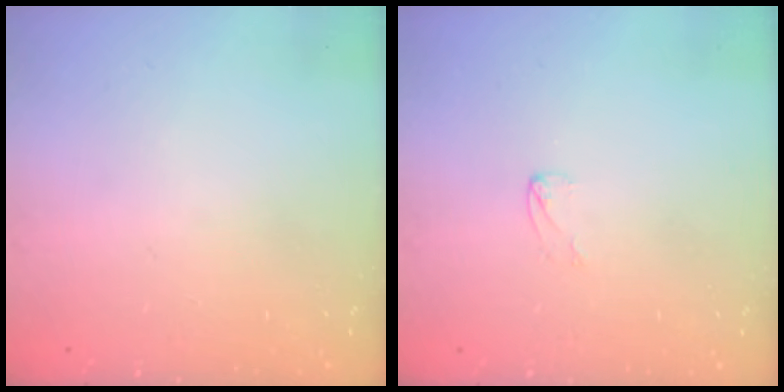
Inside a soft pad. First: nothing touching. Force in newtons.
{"total": 3.0, "press": 3.0, "slide": 0.3}